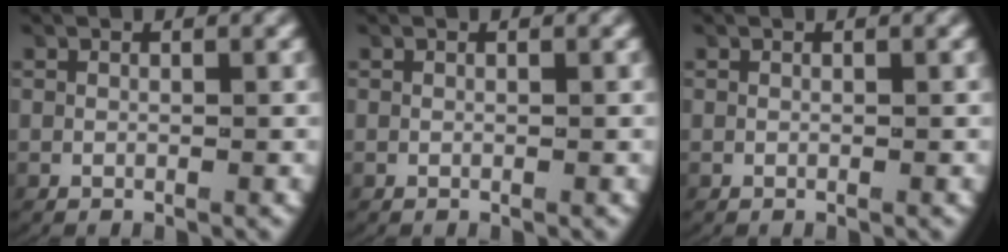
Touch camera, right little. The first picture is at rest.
{"total": 0.0}
{"total": 0.0}